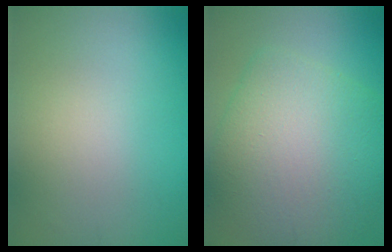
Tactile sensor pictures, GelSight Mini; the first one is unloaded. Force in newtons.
{"total": 9.3, "press": 9.3, "slide": 0.3}